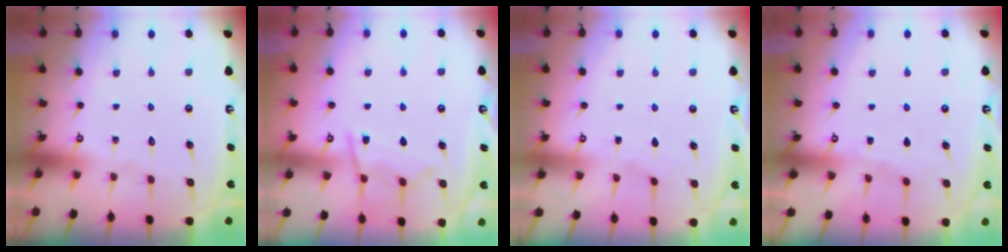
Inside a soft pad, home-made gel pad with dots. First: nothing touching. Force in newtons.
{"total": 8.9, "press": 8.9, "slide": 1.0}
{"total": 1.4, "press": 1.3, "slide": 0.2}
{"total": 3.6, "press": 3.6, "slide": 0.5}